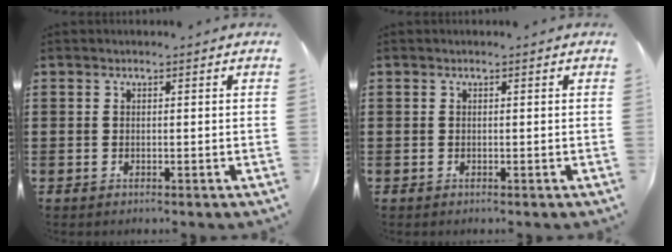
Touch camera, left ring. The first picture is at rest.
{"total": 0.0}